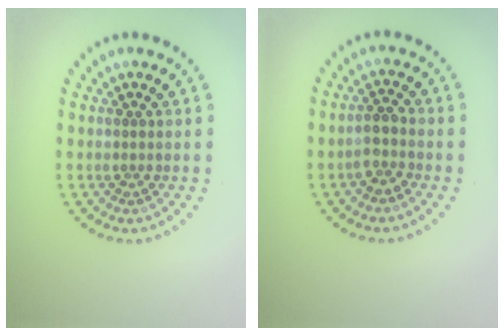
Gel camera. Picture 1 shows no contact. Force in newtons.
{"total": 1.8, "press": 1.6, "slide": 0.9}